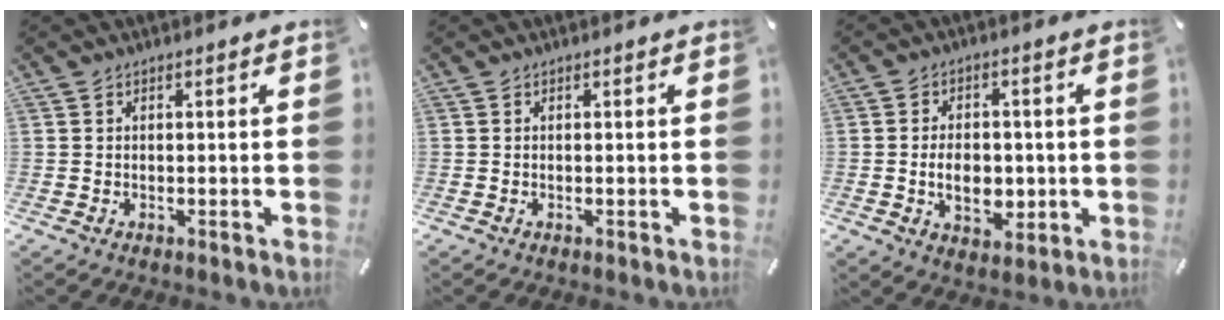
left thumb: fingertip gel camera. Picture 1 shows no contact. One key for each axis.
{"total": 0.0}
{"total": 8.0, "fx": -1.0, "fy": 5.8, "fz": 5.4, "tx": -0.079, "ty": -0.007, "tz": -0.022}